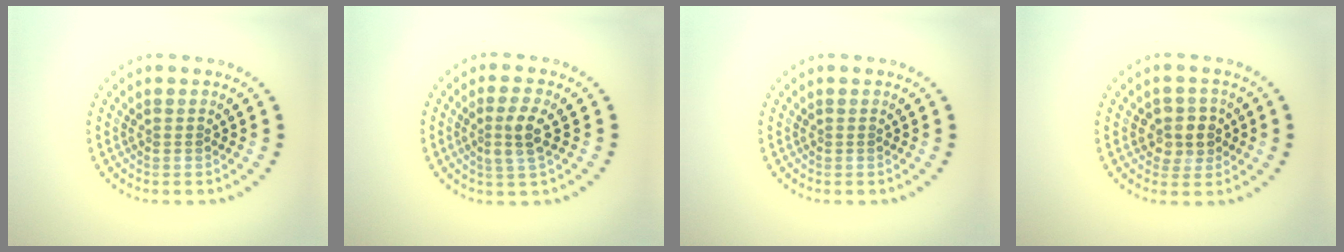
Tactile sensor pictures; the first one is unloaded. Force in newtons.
{"total": 2.6, "press": 2.4, "slide": 1.2}
{"total": 0.0}
{"total": 2.6, "press": 2.4, "slide": 0.9}